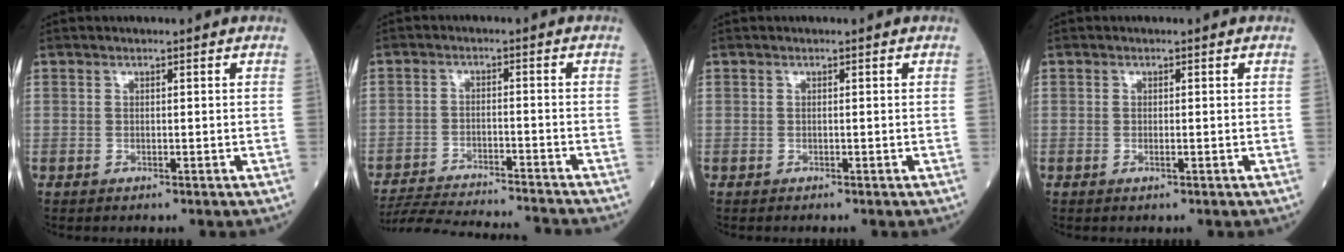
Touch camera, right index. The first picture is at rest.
{"total": 17.3, "force": [-16.5, 0.0, 5.3], "torque": [-0.097, -0.023, -0.248]}
{"total": 0.0}
{"total": 0.7, "force": [-0.2, 0.1, 0.7], "torque": [-0.013, -0.002, -0.002]}